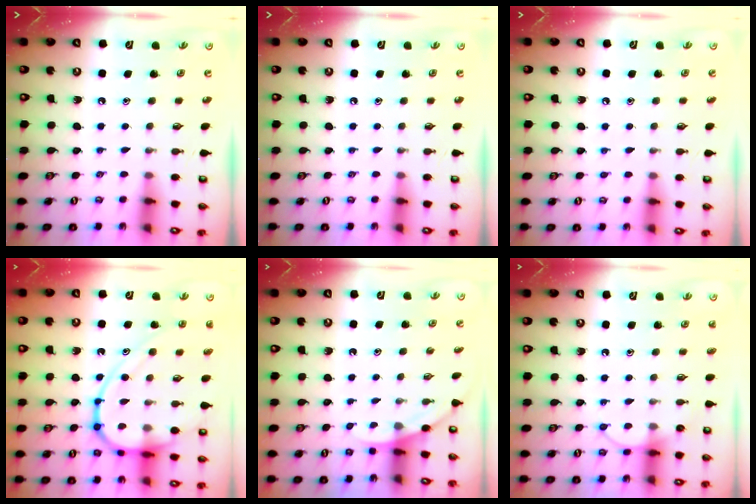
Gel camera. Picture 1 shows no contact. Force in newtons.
{"total": 0.0}
{"total": 2.7, "press": 2.7, "slide": 0.2}
{"total": 15.2, "press": 15.1, "slide": 1.6}
{"total": 2.0, "press": 2.0, "slide": 0.0}
{"total": 6.5, "press": 6.5, "slide": 0.5}